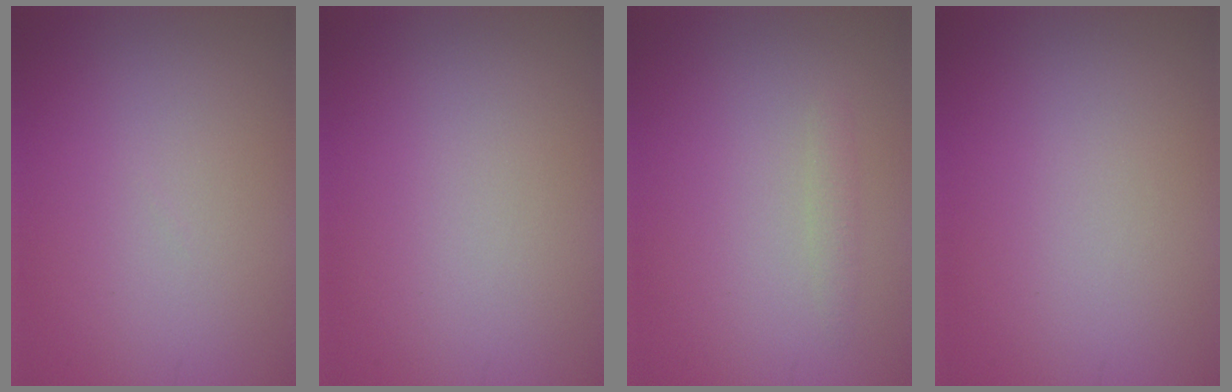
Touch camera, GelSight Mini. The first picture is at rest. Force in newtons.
{"total": 0.0}
{"total": 0.8, "press": 0.8, "slide": 0.0}
{"total": 0.0}